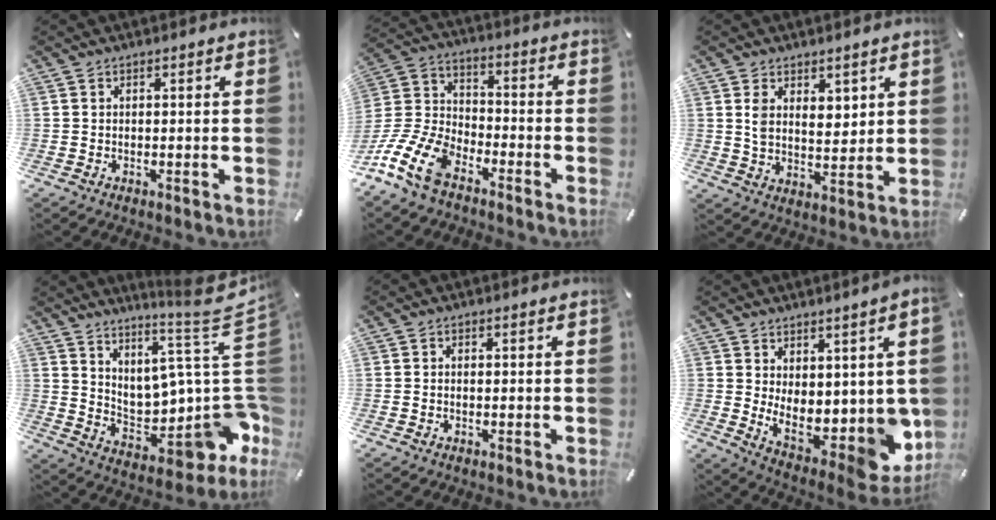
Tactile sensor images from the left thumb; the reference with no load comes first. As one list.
[{"total": 13.8, "force": [-9.5, 7.2, 7.0], "torque": [-0.151, 0.044, -0.178]}, {"total": 6.4, "force": [3.6, 4.2, 3.2], "torque": [-0.052, -0.015, 0.062]}, {"total": 14.0, "force": [4.0, 5.9, 12.1], "torque": [-0.124, -0.094, 0.059]}, {"total": 0.8, "force": [-0.3, 0.4, 0.7], "torque": [-0.013, 0.000, -0.005]}, {"total": 10.2, "force": [-0.6, 4.9, 8.9], "torque": [-0.074, -0.043, 0.002]}]